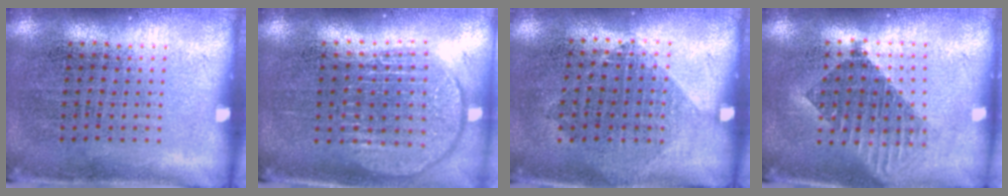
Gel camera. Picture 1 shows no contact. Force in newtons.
{"total": 1.8, "press": 1.6, "slide": 1.0}
{"total": 1.0, "press": 0.9, "slide": 0.5}
{"total": 1.7, "press": 1.4, "slide": 1.0}